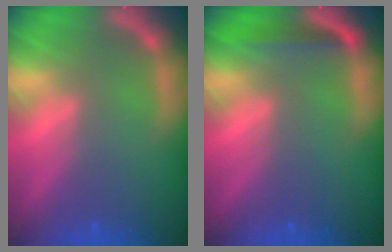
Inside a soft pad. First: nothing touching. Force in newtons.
{"total": 2.5}